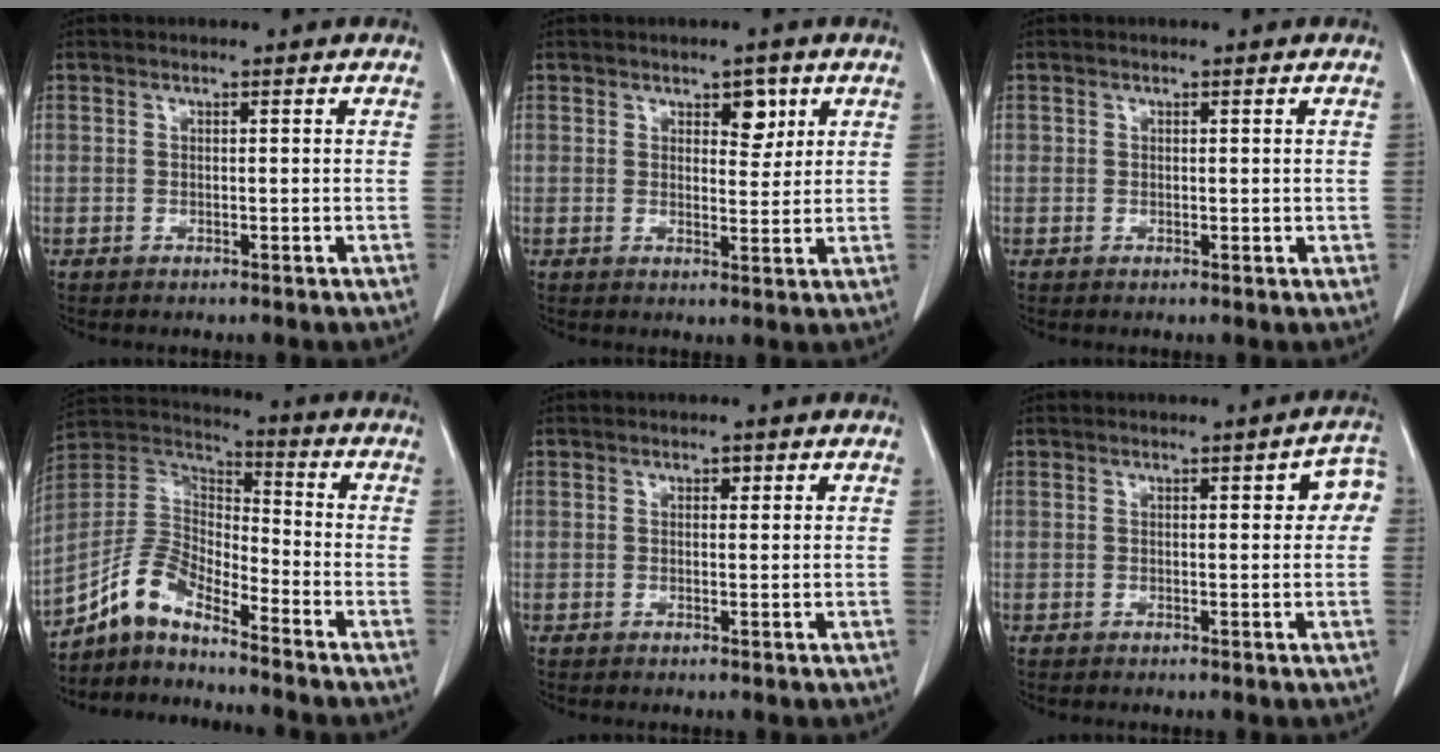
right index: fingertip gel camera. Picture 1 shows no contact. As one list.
[{"total": 3.5, "force": [1.8, 1.8, 2.4], "torque": [-0.028, -0.002, 0.027]}, {"total": 1.2, "force": [0.2, 1.0, 0.6], "torque": [-0.004, 0.000, 0.005]}, {"total": 9.3, "force": [-7.8, 2.4, 4.6], "torque": [-0.111, 0.024, -0.154]}, {"total": 0.7, "force": [0.3, 0.5, 0.4], "torque": [-0.004, 0.001, 0.003]}, {"total": 3.8, "force": [0.8, 1.3, 3.5], "torque": [-0.032, 0.013, 0.002]}]